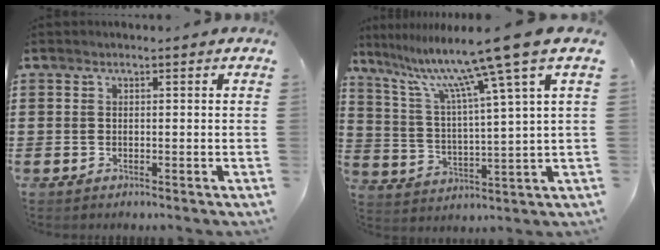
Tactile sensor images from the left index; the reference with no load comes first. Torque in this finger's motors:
{"motor_torque": [0.64, -1.03, 1.06, 0.21]}